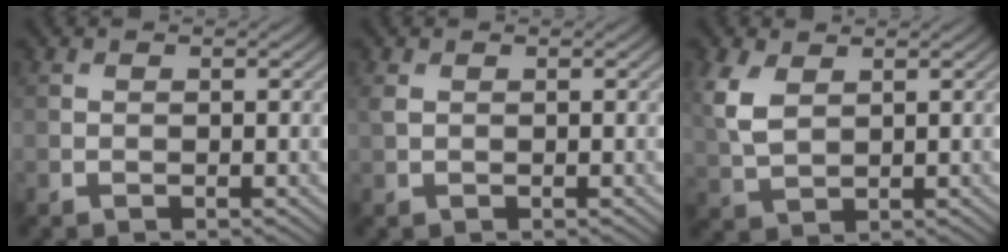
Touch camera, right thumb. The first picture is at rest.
{"total": 1.1, "force": [0.4, 0.7, 0.8], "torque": [-0.027, 0.002, 0.010]}
{"total": 5.3, "force": [2.0, 3.1, 3.8], "torque": [-0.106, 0.004, 0.041]}